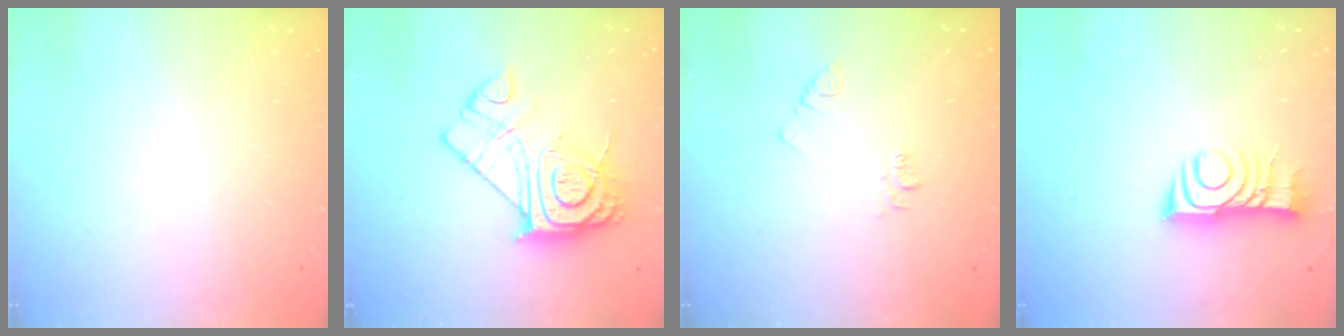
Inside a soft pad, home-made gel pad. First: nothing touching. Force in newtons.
{"total": 19.5, "press": 19.4, "slide": 1.6}
{"total": 3.6, "press": 3.6, "slide": 0.6}
{"total": 10.6, "press": 10.6, "slide": 1.0}